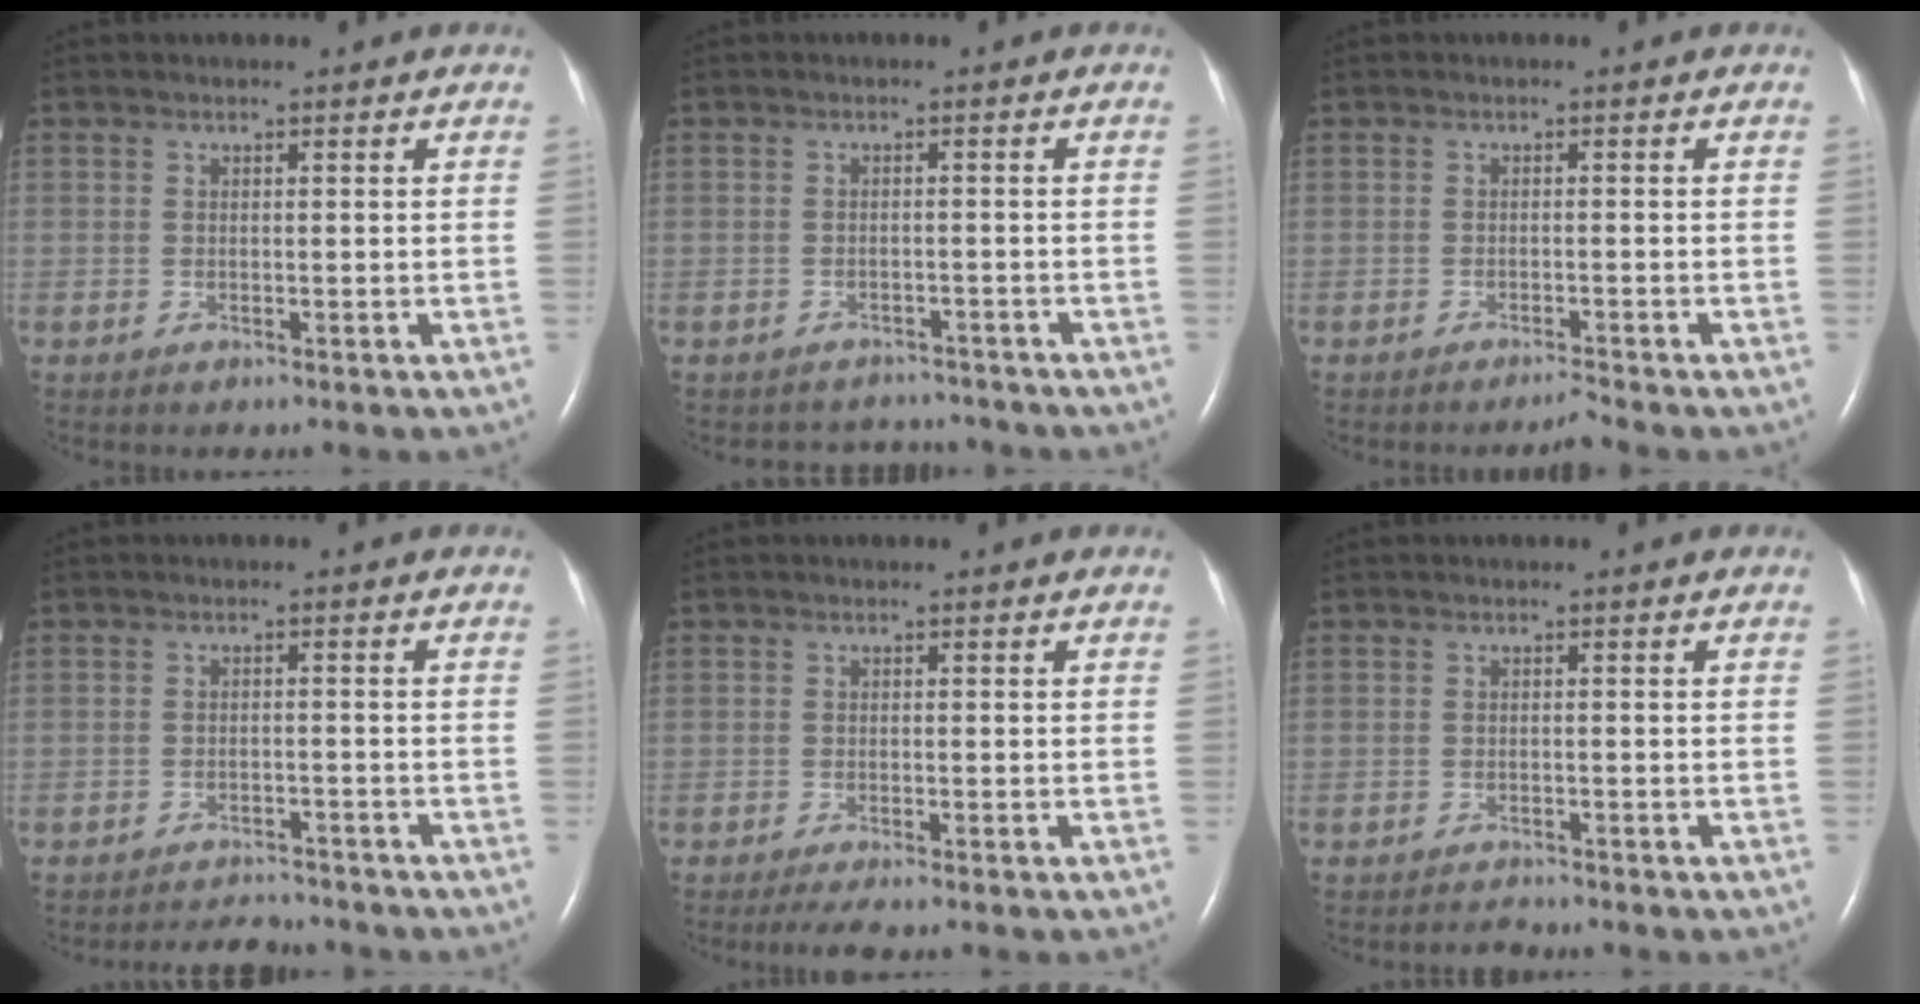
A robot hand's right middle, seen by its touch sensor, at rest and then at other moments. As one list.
[{"total": 3.9, "force": [-3.6, 1.2, -0.8], "torque": [0.006, 0.009, -0.049]}, {"total": 1.4, "force": [-1.3, -0.5, 0.2], "torque": [-0.005, -0.006, -0.020]}, {"total": 4.4, "force": [-4.3, 0.7, -0.1], "torque": [-0.005, -0.003, -0.066]}, {"total": 2.4, "force": [-1.9, 0.0, 1.5], "torque": [-0.033, -0.008, -0.034]}, {"total": 1.2, "force": [-1.2, 0.1, -0.1], "torque": [-0.004, -0.007, -0.016]}]